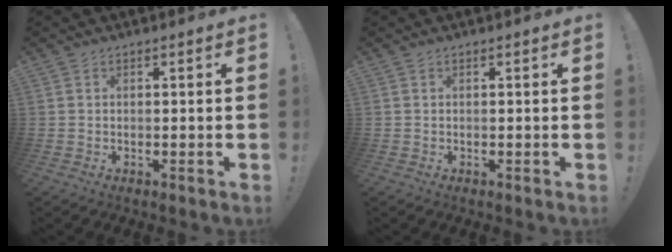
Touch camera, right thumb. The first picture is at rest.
{"total": 0.0}